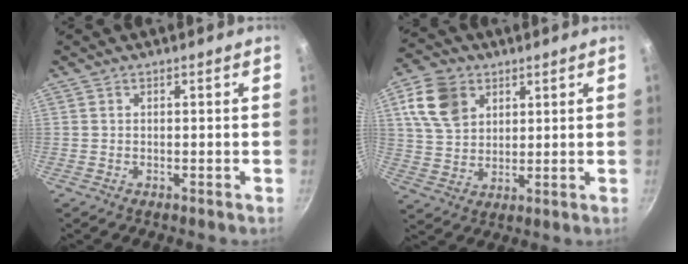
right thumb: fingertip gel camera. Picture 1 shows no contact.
{"total": 11.1, "force": [4.5, 8.1, 6.0], "torque": [-0.093, -0.002, 0.087]}